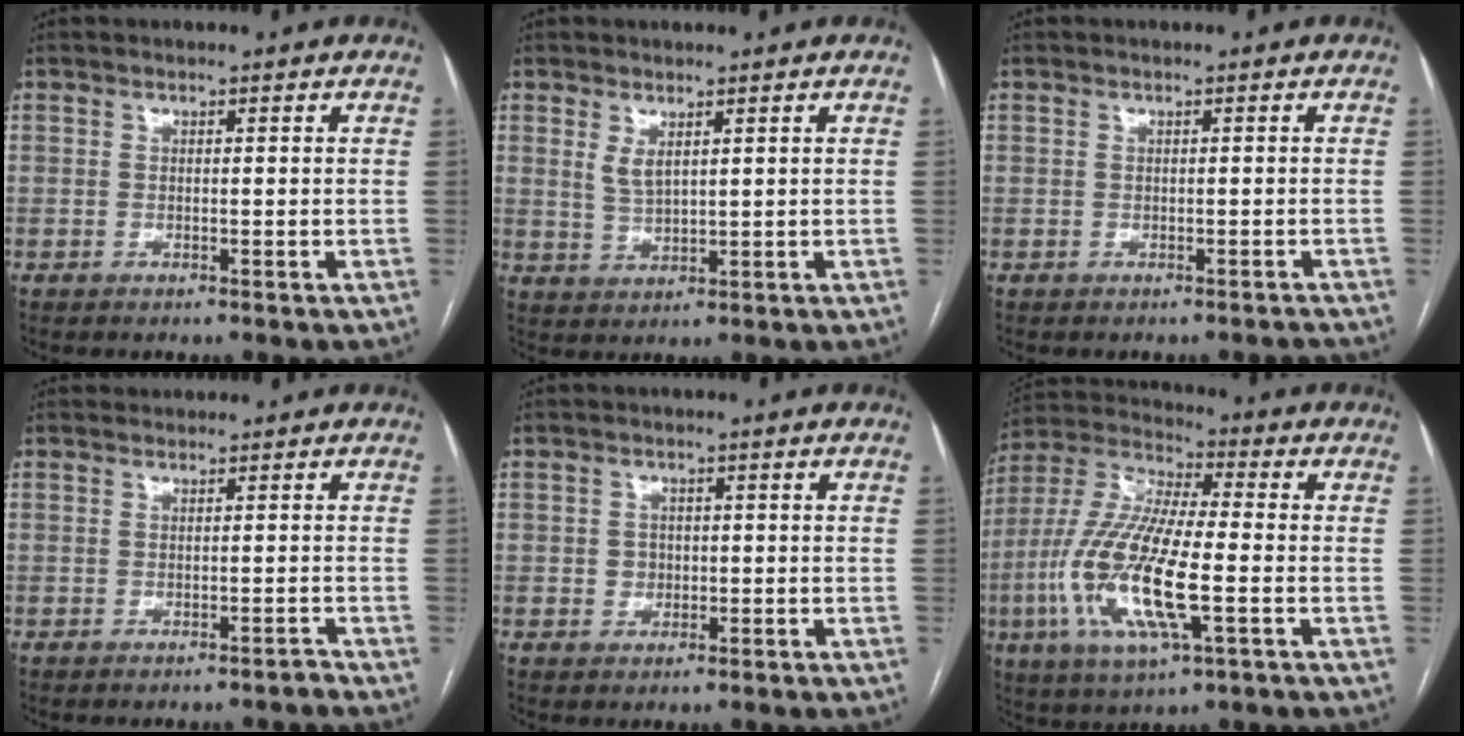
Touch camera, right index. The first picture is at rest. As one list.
[{"total": 2.8, "force": [1.5, 1.1, 2.1], "torque": [-0.046, -0.004, 0.038]}, {"total": 1.2, "force": [-1.2, 0.2, 0.1], "torque": [0.003, 0.003, -0.012]}, {"total": 0.5, "force": [-0.3, 0.3, 0.3], "torque": [-0.007, 0.010, -0.002]}, {"total": 1.7, "force": [-0.2, 1.6, 0.6], "torque": [-0.008, 0.004, -0.001]}, {"total": 17.3, "force": [-4.4, 3.3, 16.4], "torque": [-0.359, -0.016, -0.082]}]